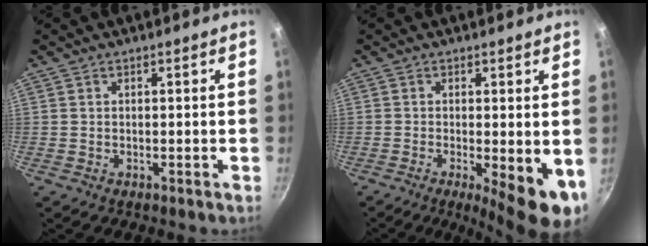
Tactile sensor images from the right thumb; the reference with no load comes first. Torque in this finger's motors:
{"motor_torque": [-0.11, 0.89, -0.05, -0.10, 0.08]}